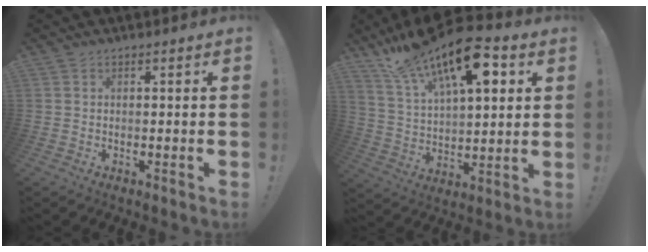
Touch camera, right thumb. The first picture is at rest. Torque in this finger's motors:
{"motor_torque": [0.95, 4.05, 1.40, 1.37, 0.60]}